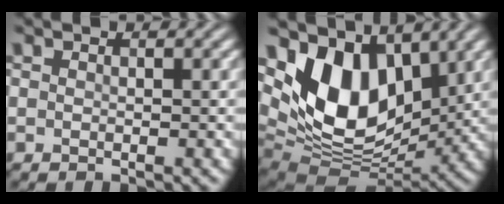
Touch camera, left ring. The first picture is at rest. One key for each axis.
{"total": 9.7, "fx": 3.8, "fy": 5.9, "fz": 6.7, "tx": -0.130, "ty": -0.013, "tz": 0.066}